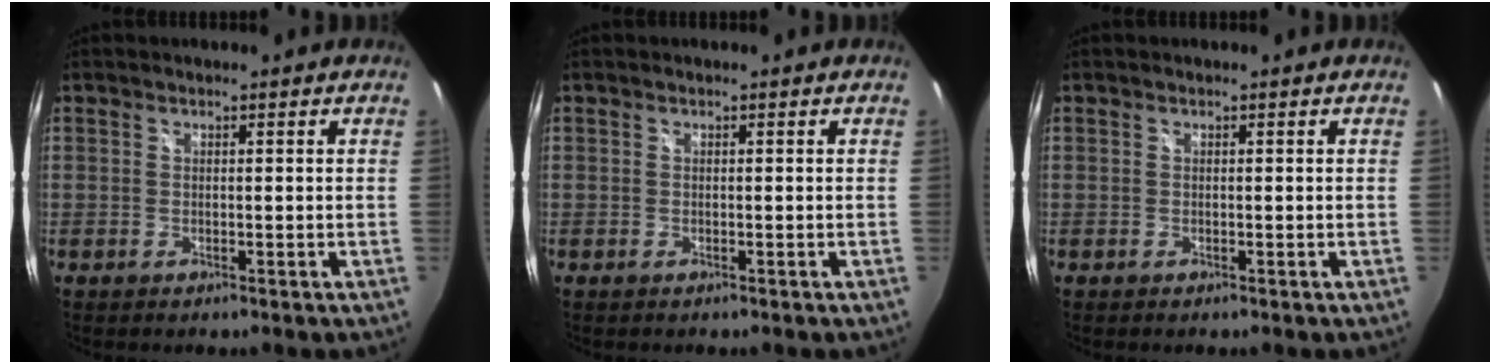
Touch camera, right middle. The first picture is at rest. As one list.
[{"total": 0.0}, {"total": 0.0}]